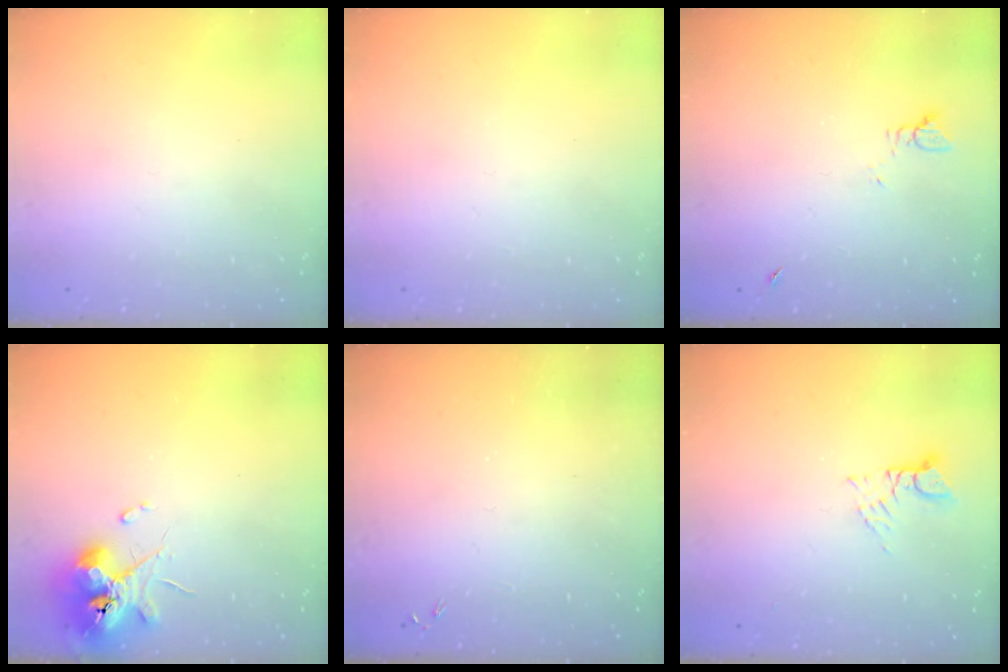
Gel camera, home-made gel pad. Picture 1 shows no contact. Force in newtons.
{"total": 0.0}
{"total": 2.7, "press": 2.7, "slide": 0.3}
{"total": 11.3, "press": 11.2, "slide": 0.9}
{"total": 0.0}
{"total": 3.0, "press": 3.0, "slide": 0.4}